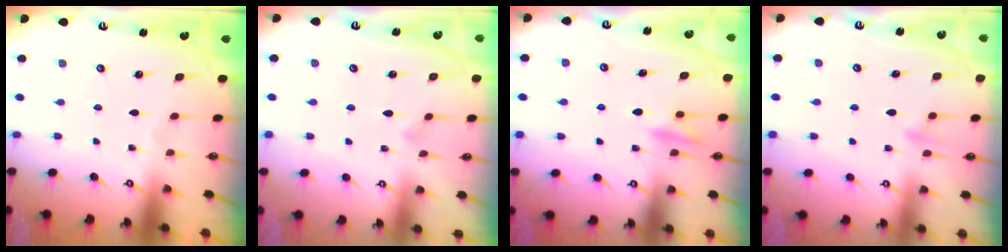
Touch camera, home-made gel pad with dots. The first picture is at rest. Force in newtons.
{"total": 6.8, "press": 6.8, "slide": 0.4}
{"total": 9.5, "press": 9.4, "slide": 1.2}
{"total": 6.7, "press": 6.7, "slide": 0.6}